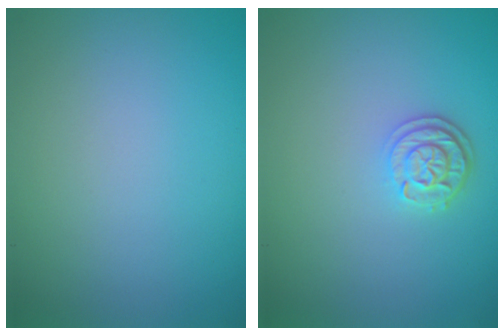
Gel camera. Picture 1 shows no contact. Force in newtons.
{"total": 2.5, "press": 2.1, "slide": 1.3}